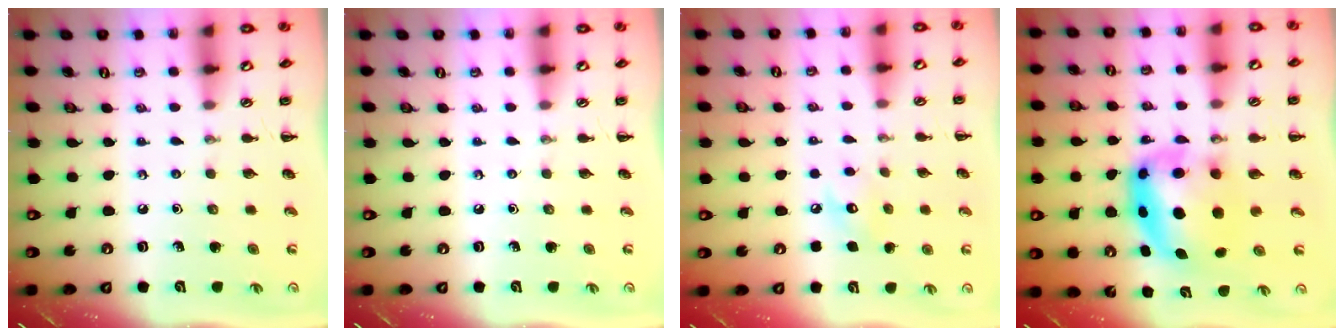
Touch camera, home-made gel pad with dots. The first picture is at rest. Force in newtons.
{"total": 0.0}
{"total": 6.4, "press": 6.3, "slide": 1.0}
{"total": 8.3, "press": 8.1, "slide": 1.9}